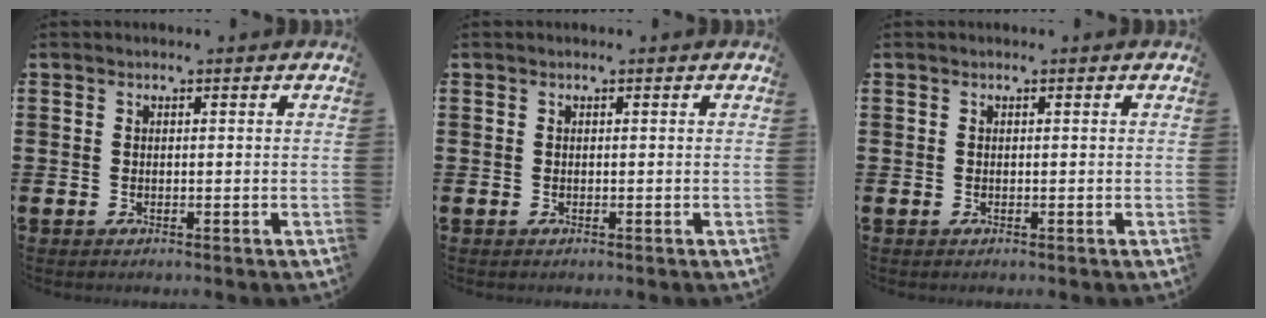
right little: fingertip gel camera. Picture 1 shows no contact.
{"total": 0.0}
{"total": 0.0}